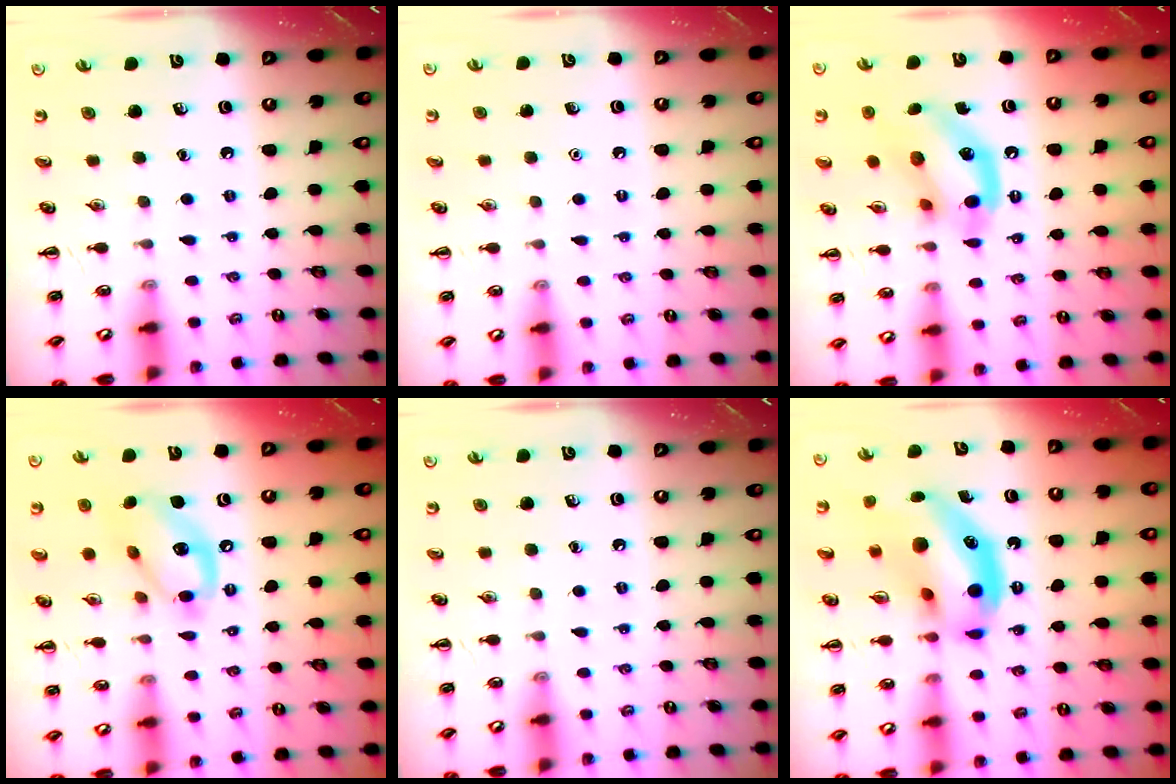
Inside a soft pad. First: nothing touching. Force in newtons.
{"total": 1.6, "press": 1.6, "slide": 0.1}
{"total": 14.5, "press": 14.3, "slide": 2.7}
{"total": 13.5, "press": 13.1, "slide": 3.1}
{"total": 0.0}
{"total": 15.5, "press": 15.1, "slide": 3.8}